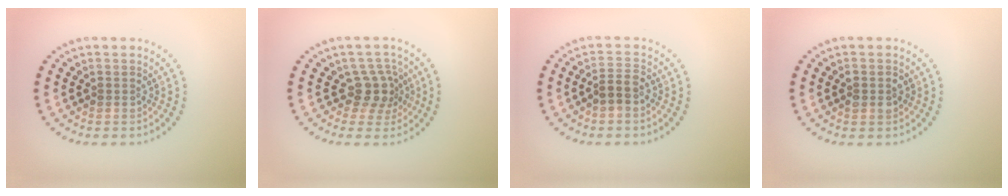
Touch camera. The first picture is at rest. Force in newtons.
{"total": 2.6, "press": 2.0, "slide": 1.7}
{"total": 1.9, "press": 1.5, "slide": 1.2}
{"total": 1.2, "press": 1.2, "slide": 0.1}